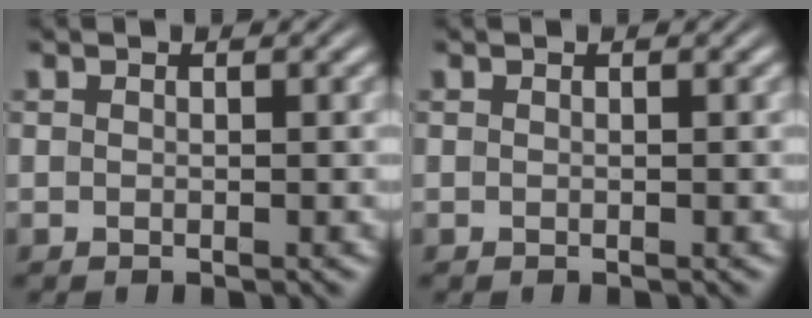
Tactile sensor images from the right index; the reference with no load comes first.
{"total": 0.0}